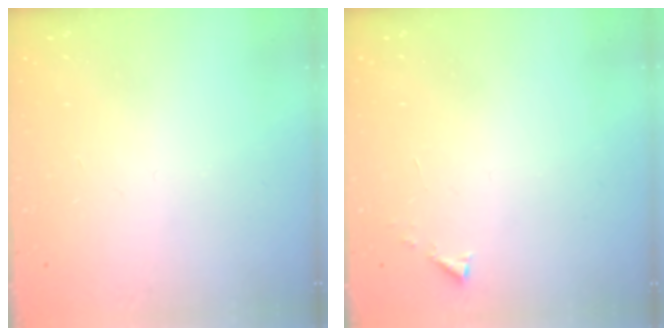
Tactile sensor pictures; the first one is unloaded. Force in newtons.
{"total": 2.9, "press": 2.9, "slide": 0.4}